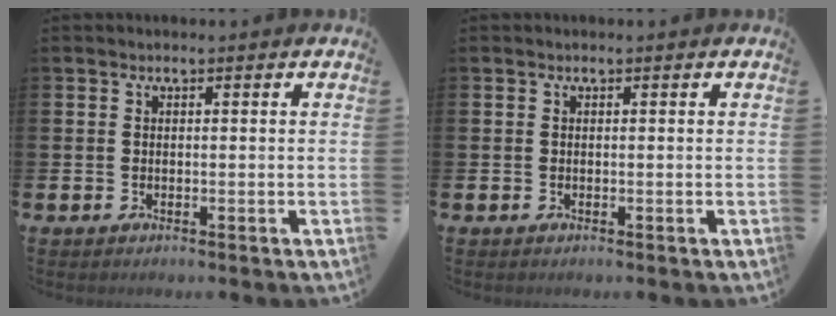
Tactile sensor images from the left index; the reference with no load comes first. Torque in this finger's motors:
{"motor_torque": [0.00, 0.00, 0.00, -0.01]}